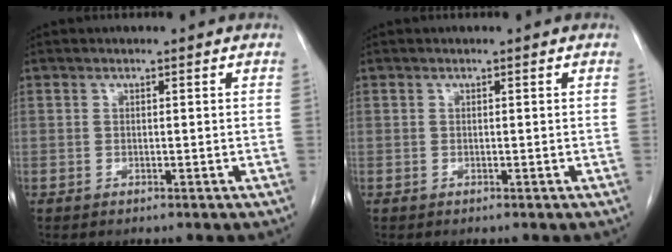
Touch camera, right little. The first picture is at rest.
{"total": 0.0}